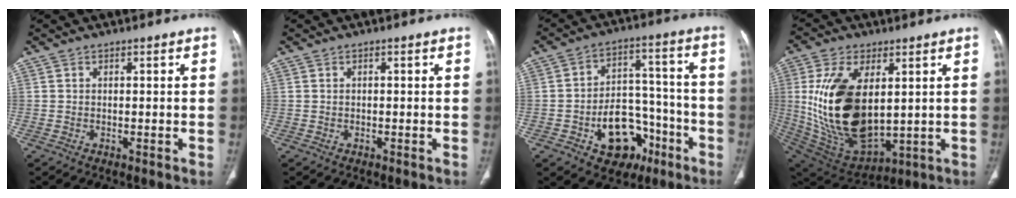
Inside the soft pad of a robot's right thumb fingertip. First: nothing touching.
{"total": 0.0}
{"total": 15.0, "force": [-6.8, 10.1, 8.7], "torque": [-0.083, 0.058, -0.090]}
{"total": 22.7, "force": [3.0, 12.4, 18.8], "torque": [-0.363, -0.026, 0.077]}